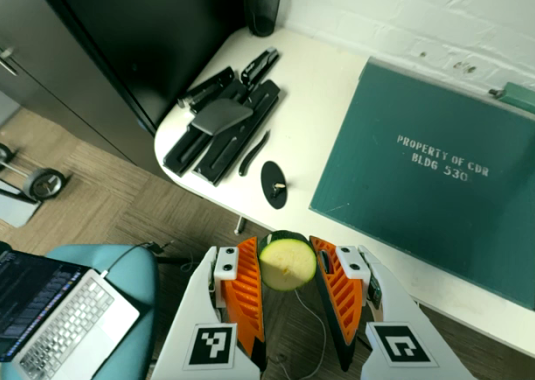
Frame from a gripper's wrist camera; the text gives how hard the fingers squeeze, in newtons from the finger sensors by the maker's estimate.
{"total": 9.6, "left": 9.1, "right": 10.0}